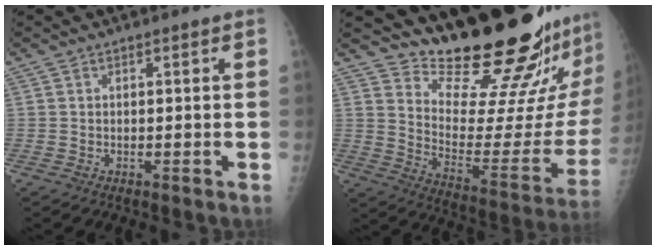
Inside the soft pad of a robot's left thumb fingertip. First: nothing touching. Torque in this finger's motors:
{"motor_torque": [0.79, 0.56, 1.13, -1.65, 0.07]}